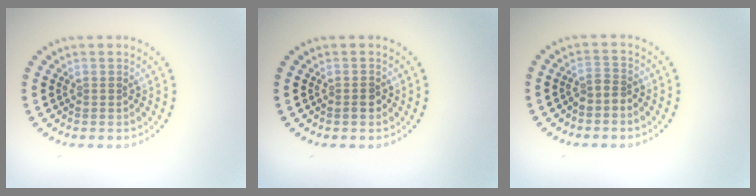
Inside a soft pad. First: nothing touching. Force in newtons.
{"total": 1.2, "press": 1.1, "slide": 0.4}
{"total": 1.6, "press": 1.2, "slide": 1.0}